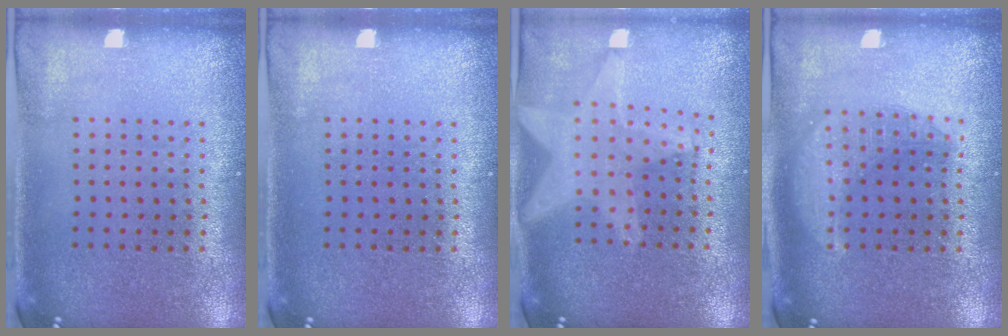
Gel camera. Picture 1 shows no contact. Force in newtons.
{"total": 0.0}
{"total": 2.2, "press": 1.8, "slide": 1.2}
{"total": 2.8, "press": 2.8, "slide": 0.3}